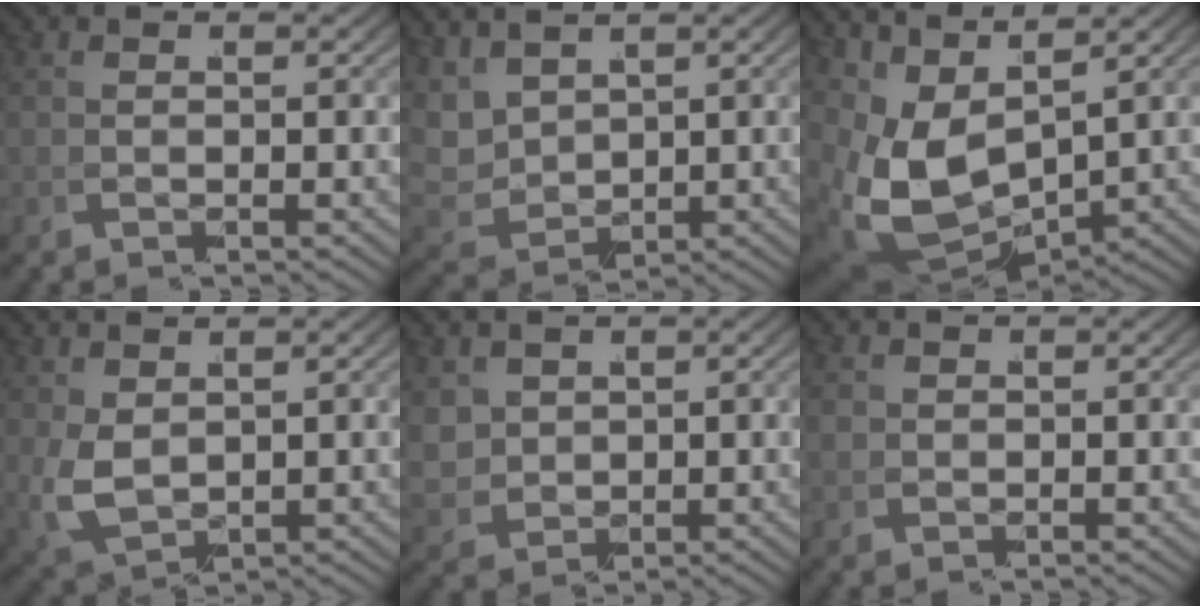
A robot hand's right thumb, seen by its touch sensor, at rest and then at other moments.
{"total": 5.7, "force": [1.7, 4.2, 3.5], "torque": [-0.099, -0.025, 0.053]}
{"total": 10.4, "force": [0.7, 6.9, 7.7], "torque": [-0.193, -0.060, 0.050]}
{"total": 4.0, "force": [0.9, 2.7, 2.8], "torque": [-0.075, -0.023, 0.042]}
{"total": 3.3, "force": [1.3, 2.6, 1.6], "torque": [-0.054, -0.025, 0.050]}
{"total": 1.1, "force": [0.3, 1.0, 0.4], "torque": [-0.012, -0.008, 0.010]}